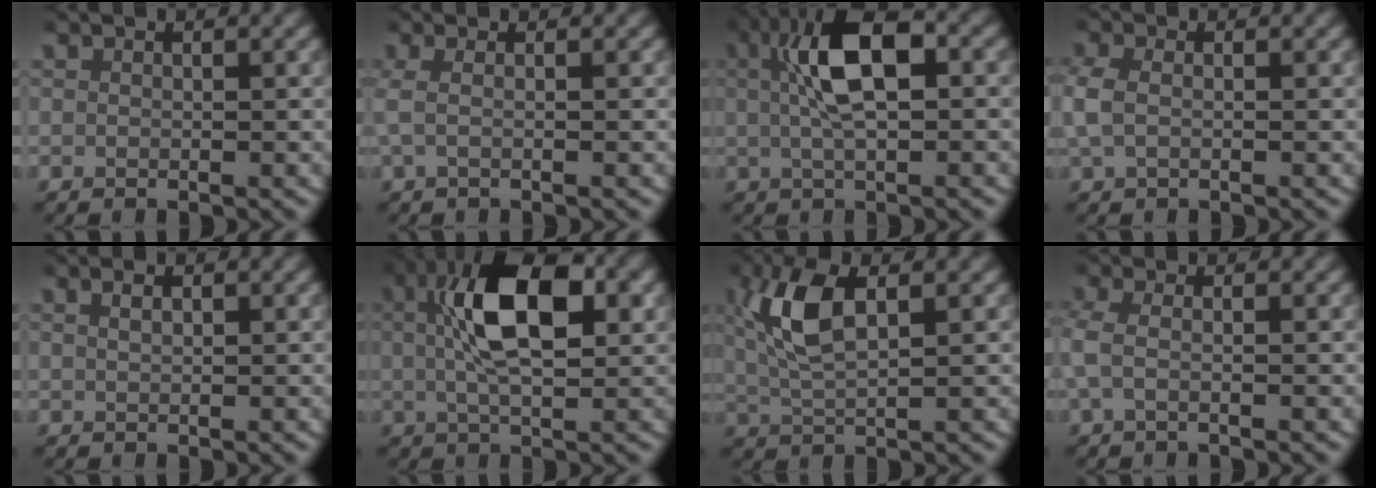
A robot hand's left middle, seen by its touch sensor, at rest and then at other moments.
{"total": 1.9, "force": [0.1, 0.5, 1.9], "torque": [-0.050, 0.003, -0.001]}
{"total": 7.3, "force": [1.0, 3.0, 6.5], "torque": [-0.125, 0.011, 0.013]}
{"total": 2.5, "force": [0.1, 1.6, 1.9], "torque": [-0.064, -0.003, 0.002]}
{"total": 0.8, "force": [0.3, 0.4, 0.6], "torque": [-0.008, 0.002, 0.007]}
{"total": 9.0, "force": [1.4, 4.1, 7.9], "torque": [-0.144, 0.007, 0.019]}
{"total": 6.1, "force": [1.8, 2.4, 5.3], "torque": [-0.123, 0.003, 0.034]}
{"total": 2.4, "force": [-0.3, 1.1, 2.1], "torque": [-0.060, -0.002, -0.007]}